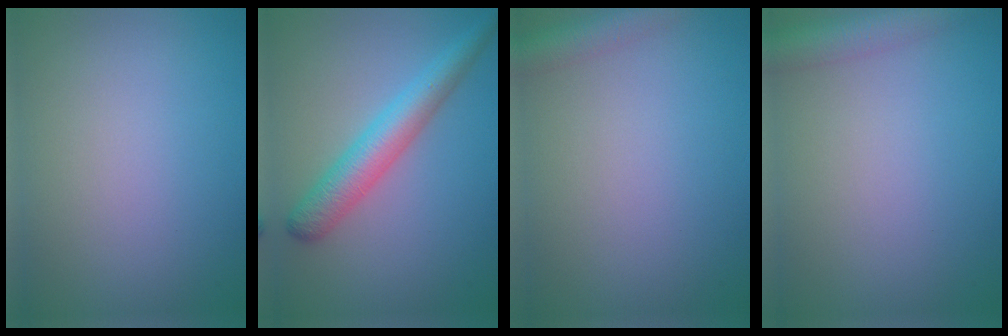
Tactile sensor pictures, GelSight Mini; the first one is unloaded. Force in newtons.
{"total": 4.7, "press": 4.7, "slide": 0.1}
{"total": 3.3, "press": 3.3, "slide": 0.2}
{"total": 4.4, "press": 4.4, "slide": 0.2}